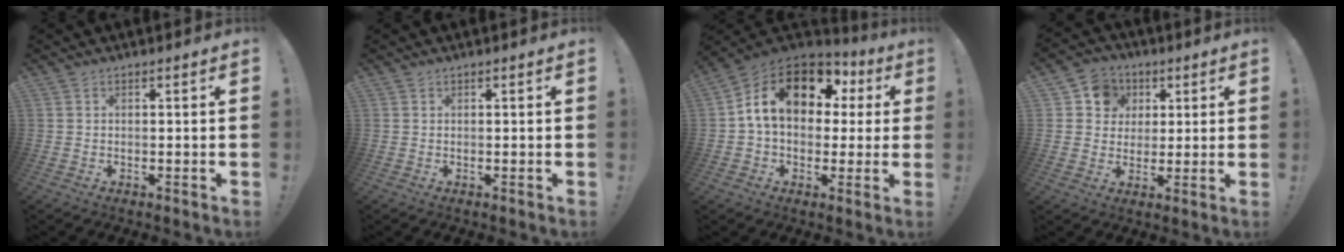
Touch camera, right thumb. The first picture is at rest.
{"total": 0.0}
{"total": 17.4, "force": [5.6, 11.4, 11.9], "torque": [-0.188, -0.007, 0.101]}
{"total": 8.6, "force": [2.1, 8.0, 2.5], "torque": [-0.036, -0.005, 0.045]}